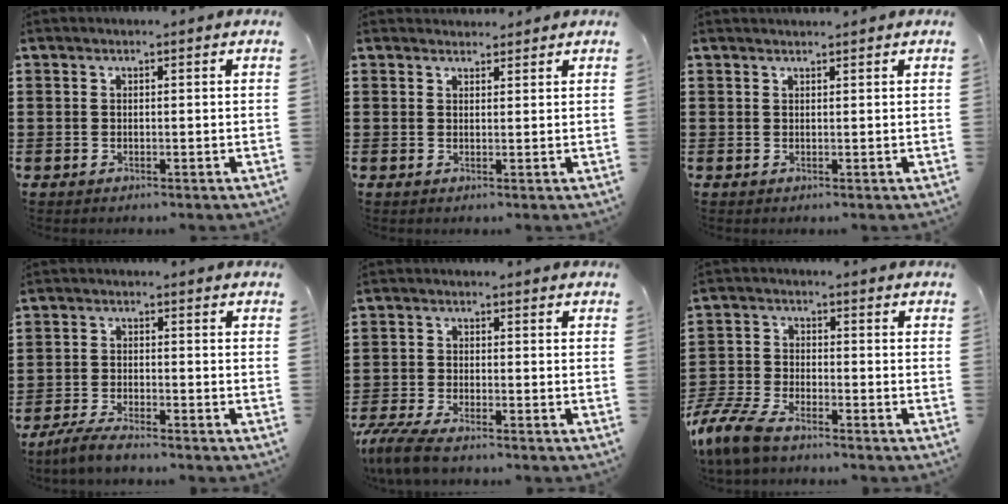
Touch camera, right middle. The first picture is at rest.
{"total": 1.7, "force": [1.6, 0.5, -0.1], "torque": [0.005, 0.000, 0.031]}
{"total": 0.9, "force": [0.9, 0.0, 0.0], "torque": [-0.002, -0.002, 0.017]}
{"total": 3.6, "force": [-3.3, 0.4, 1.3], "torque": [-0.037, -0.004, -0.070]}
{"total": 4.8, "force": [-4.2, 0.8, 2.1], "torque": [-0.070, -0.013, -0.092]}
{"total": 7.4, "force": [-6.3, 2.1, 3.3], "torque": [-0.094, -0.002, -0.130]}